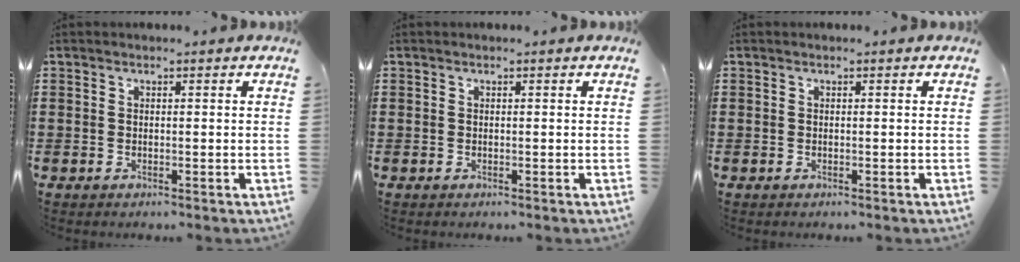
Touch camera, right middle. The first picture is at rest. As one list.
[{"total": 0.0}, {"total": 0.0}]